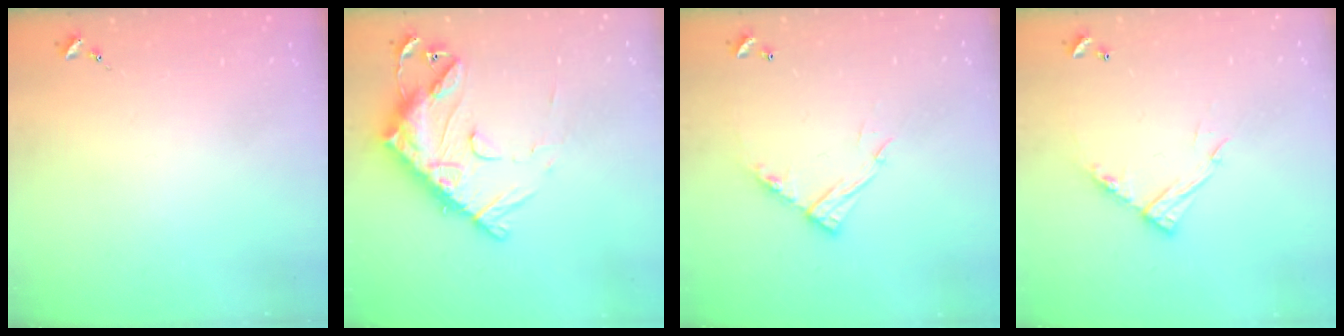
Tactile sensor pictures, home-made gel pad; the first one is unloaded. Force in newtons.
{"total": 16.1, "press": 16.0, "slide": 1.6}
{"total": 11.5, "press": 11.4, "slide": 0.8}
{"total": 11.5, "press": 11.4, "slide": 0.8}